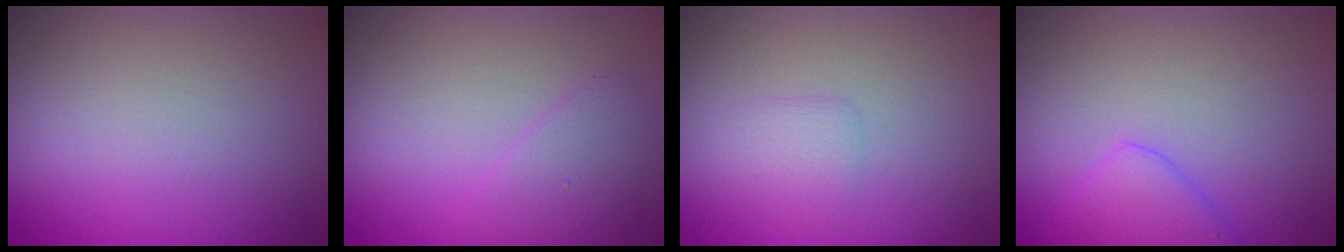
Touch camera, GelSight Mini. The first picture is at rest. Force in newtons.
{"total": 2.0, "press": 2.0, "slide": 0.2}
{"total": 1.3, "press": 1.3, "slide": 0.1}
{"total": 3.0, "press": 3.0, "slide": 0.1}